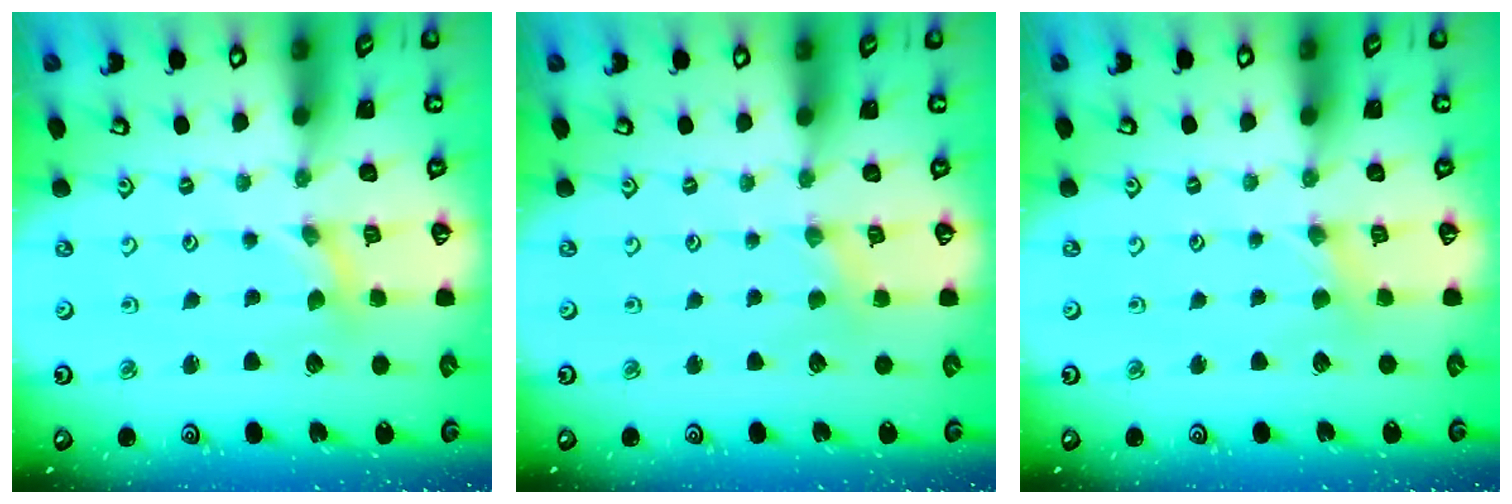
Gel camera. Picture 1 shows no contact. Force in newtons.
{"total": 1.9, "press": 1.8, "slide": 0.3}
{"total": 2.1, "press": 2.0, "slide": 0.4}